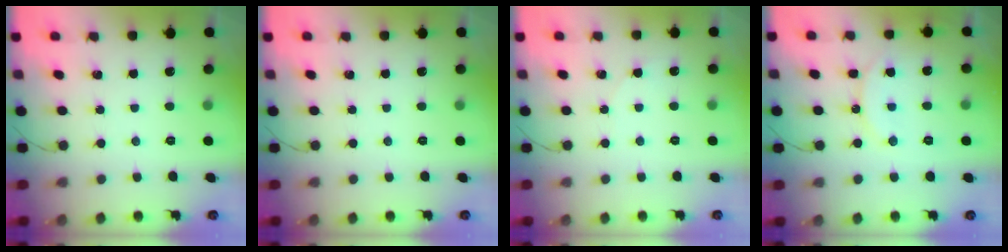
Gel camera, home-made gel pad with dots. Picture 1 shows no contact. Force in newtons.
{"total": 0.0}
{"total": 3.9, "press": 3.3, "slide": 2.2}
{"total": 11.0, "press": 10.9, "slide": 1.0}